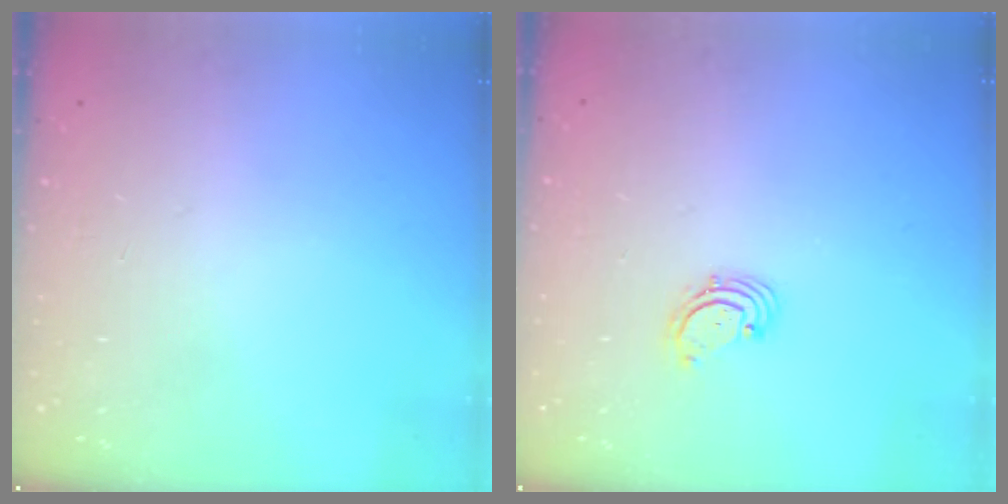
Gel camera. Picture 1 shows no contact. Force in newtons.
{"total": 1.6, "press": 1.6, "slide": 0.2}